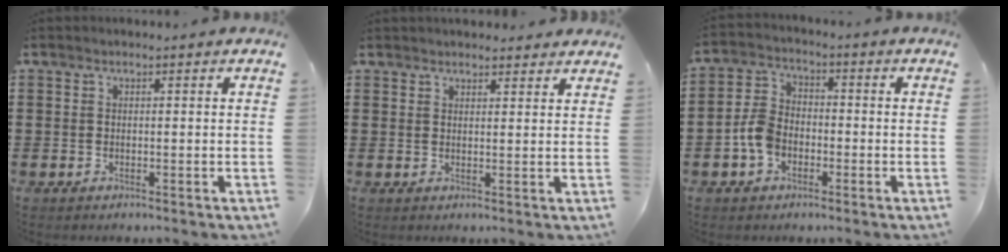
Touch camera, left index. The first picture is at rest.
{"total": 2.1, "force": [2.0, 0.4, 0.1], "torque": [-0.007, 0.001, 0.040]}
{"total": 5.6, "force": [-2.1, 3.8, 3.5], "torque": [-0.097, 0.004, -0.048]}